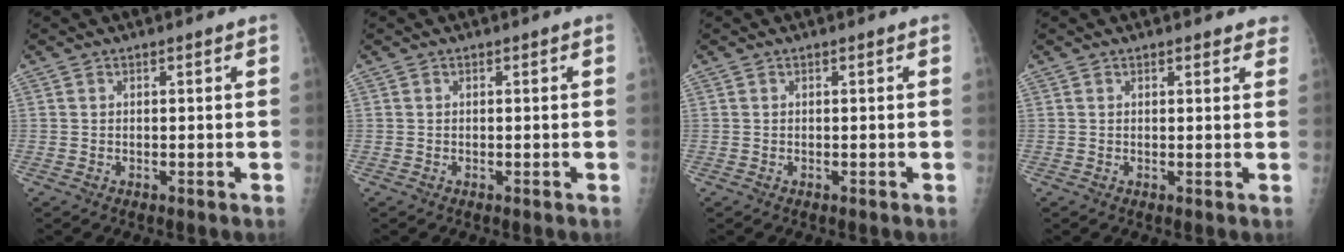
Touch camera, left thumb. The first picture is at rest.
{"total": 0.0}
{"total": 0.0}
{"total": 2.9, "force": [2.4, 1.1, 1.3], "torque": [0.008, -0.002, 0.021]}